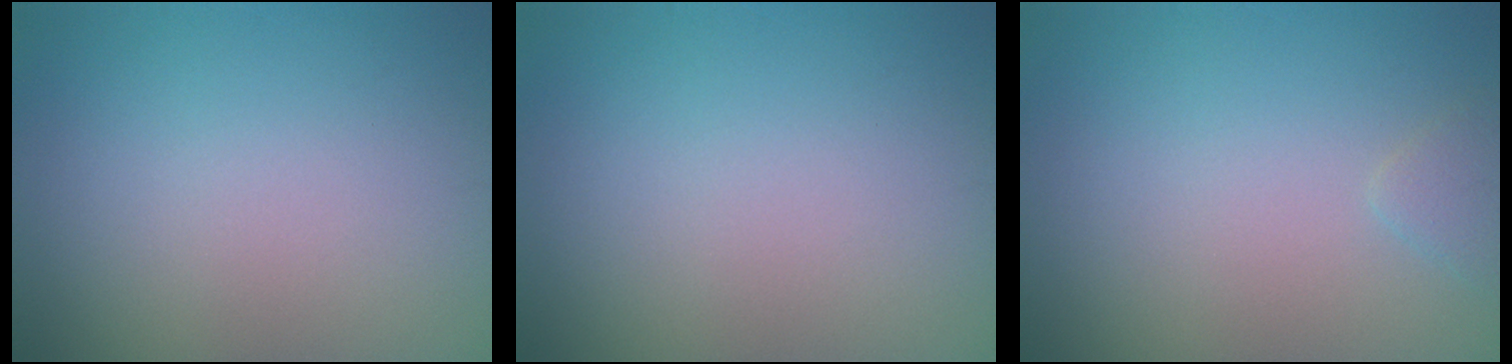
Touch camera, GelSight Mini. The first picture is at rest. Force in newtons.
{"total": 0.0}
{"total": 1.0, "press": 1.0, "slide": 0.1}